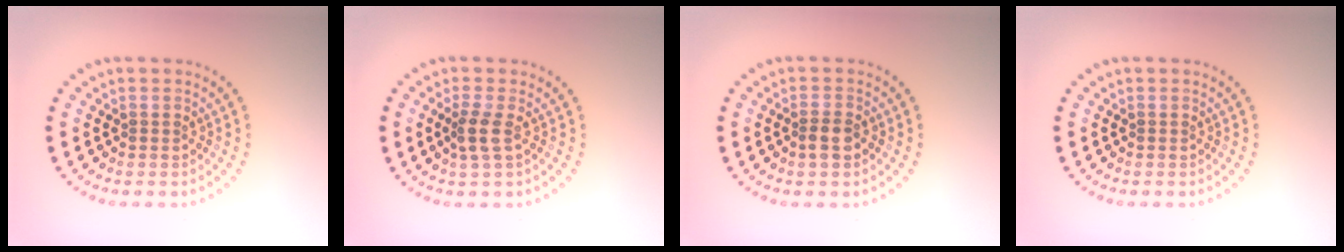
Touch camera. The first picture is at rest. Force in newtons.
{"total": 1.8, "press": 1.6, "slide": 0.8}
{"total": 1.8, "press": 1.7, "slide": 0.7}
{"total": 0.0}